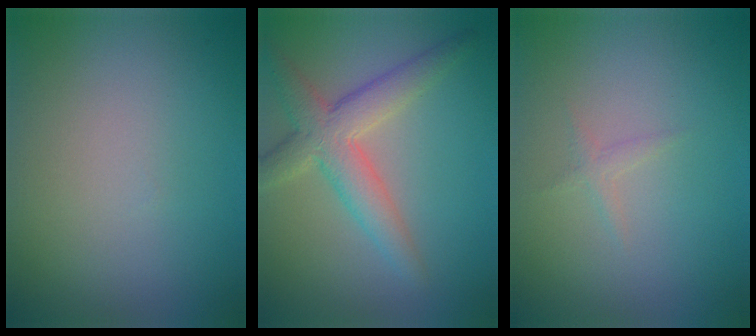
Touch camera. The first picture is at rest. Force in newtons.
{"total": 4.8, "press": 4.8, "slide": 0.2}
{"total": 0.7, "press": 0.7, "slide": 0.0}